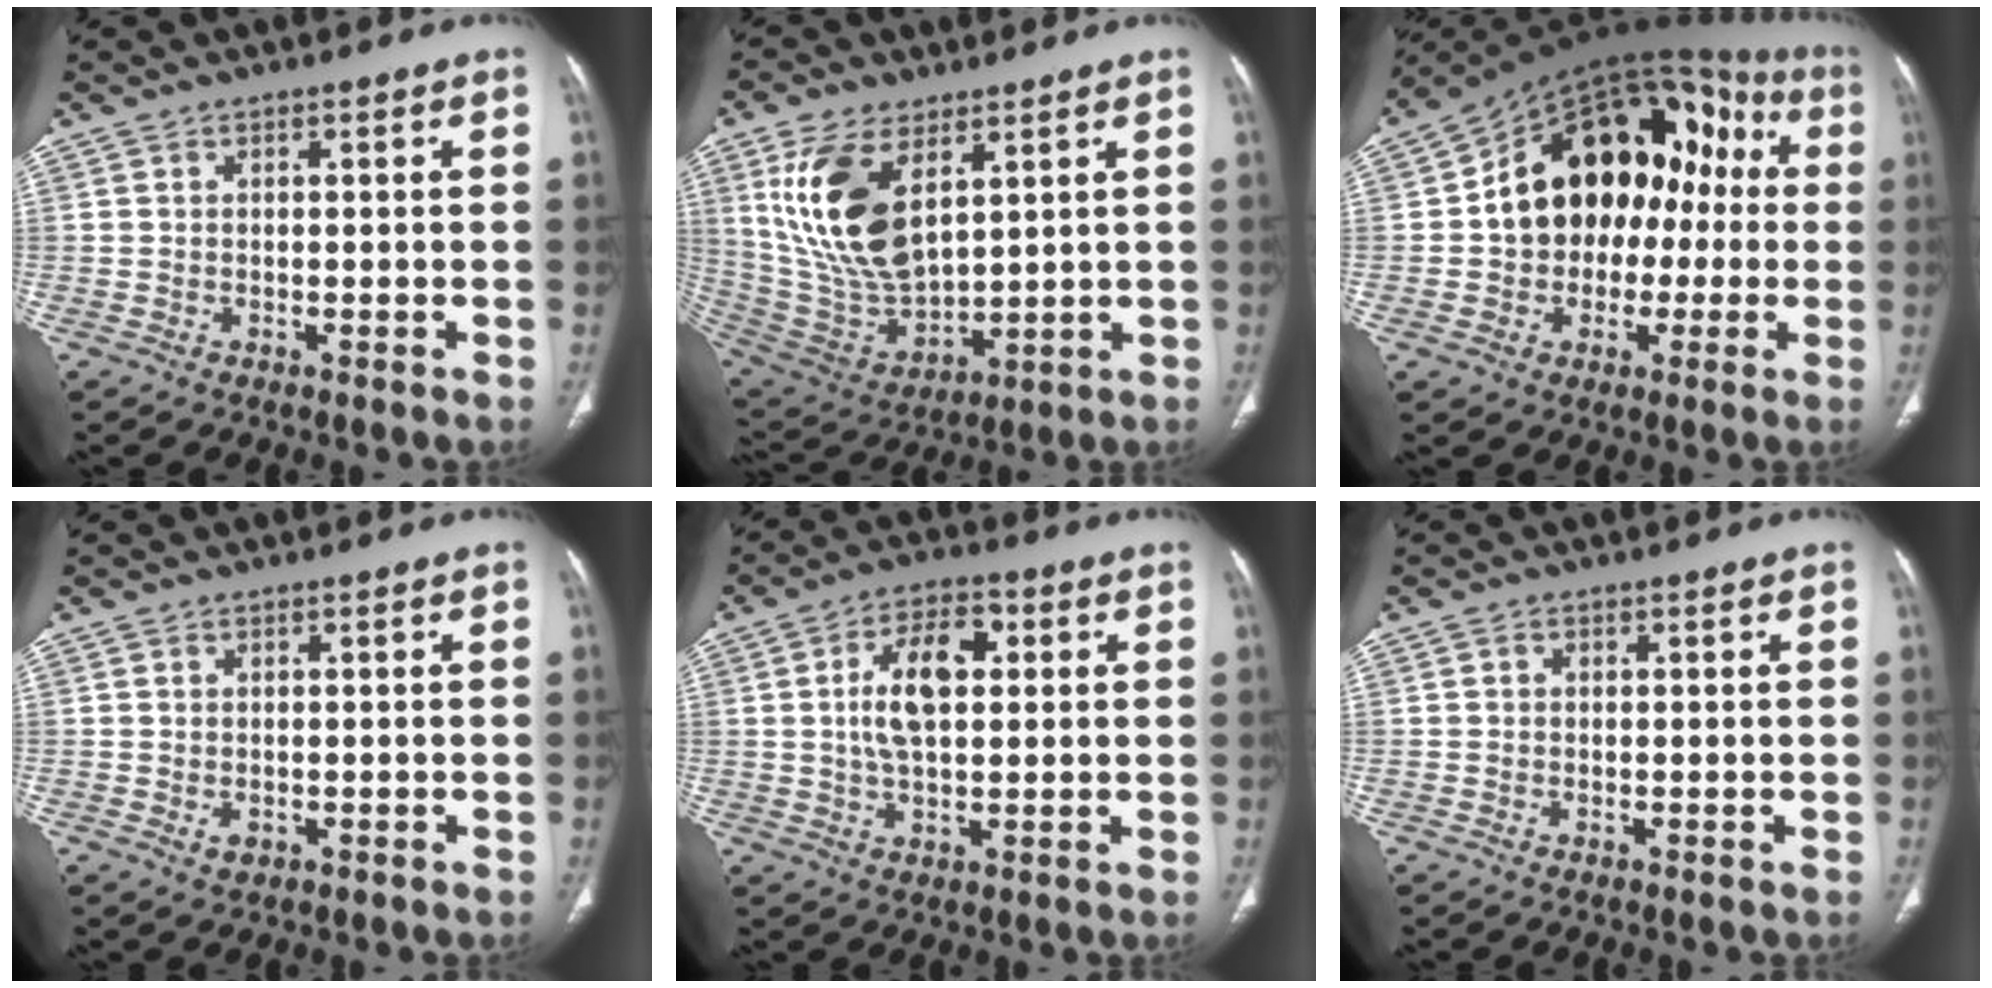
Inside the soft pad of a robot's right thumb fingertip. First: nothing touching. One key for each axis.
{"total": 17.5, "fx": 6.6, "fy": 9.1, "fz": 13.4, "tx": -0.253, "ty": -0.028, "tz": 0.145}
{"total": 22.6, "fx": 0.3, "fy": 15.8, "fz": 16.2, "tx": -0.198, "ty": 0.058, "tz": 0.005}
{"total": 1.5, "fx": -0.3, "fy": 1.1, "fz": 1.0, "tx": -0.012, "ty": -0.001, "tz": 0.001}
{"total": 10.6, "fx": 1.8, "fy": 5.6, "fz": 8.9, "tx": -0.150, "ty": 0.010, "tz": 0.029}
{"total": 0.6, "fx": 0.0, "fy": 0.5, "fz": 0.3, "tx": -0.001, "ty": 0.003, "tz": 0.000}